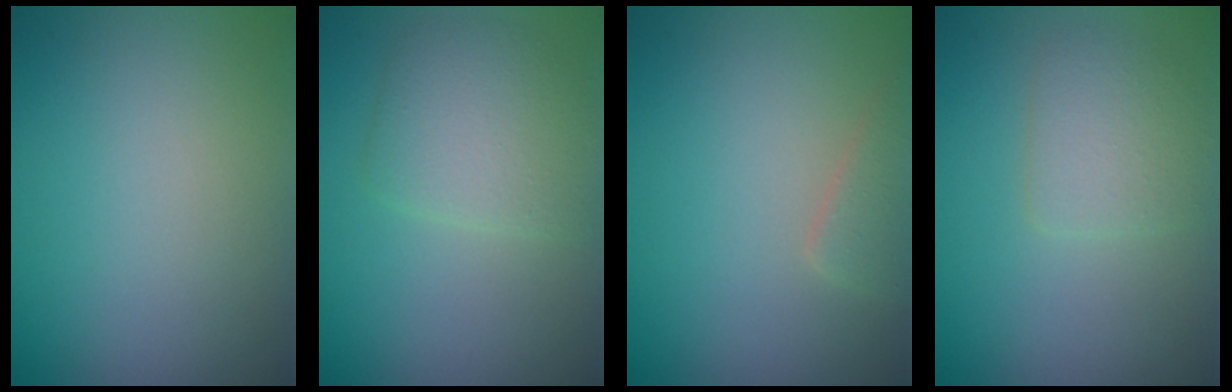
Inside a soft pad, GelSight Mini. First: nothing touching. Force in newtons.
{"total": 3.7, "press": 3.6, "slide": 0.1}
{"total": 1.7, "press": 1.7, "slide": 0.1}
{"total": 2.5, "press": 2.5, "slide": 0.1}